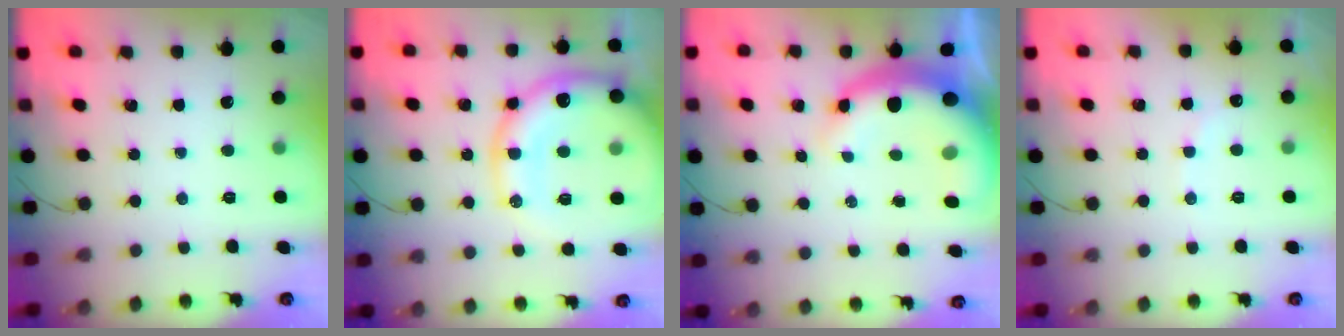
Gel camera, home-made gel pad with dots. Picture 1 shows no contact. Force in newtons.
{"total": 23.3, "press": 22.8, "slide": 4.6}
{"total": 13.9, "press": 13.7, "slide": 2.7}
{"total": 6.0, "press": 5.9, "slide": 1.1}